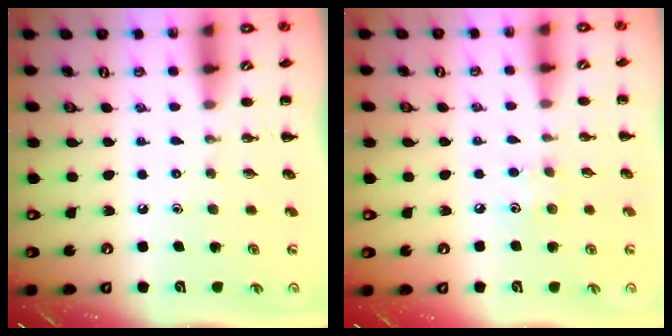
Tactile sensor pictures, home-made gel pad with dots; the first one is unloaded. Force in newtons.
{"total": 4.0, "press": 3.9, "slide": 0.8}